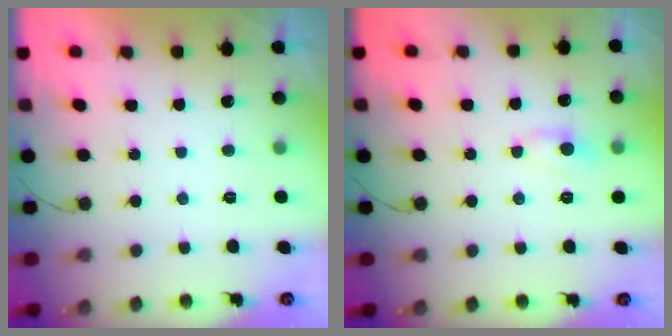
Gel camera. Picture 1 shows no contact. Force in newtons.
{"total": 4.6, "press": 4.5, "slide": 0.6}